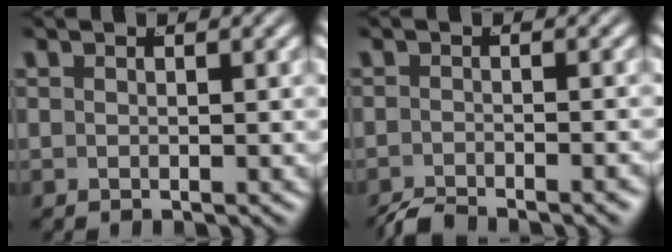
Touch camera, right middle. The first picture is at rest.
{"total": 2.7, "force": [-2.6, 0.1, 0.6], "torque": [-0.007, -0.007, -0.044]}